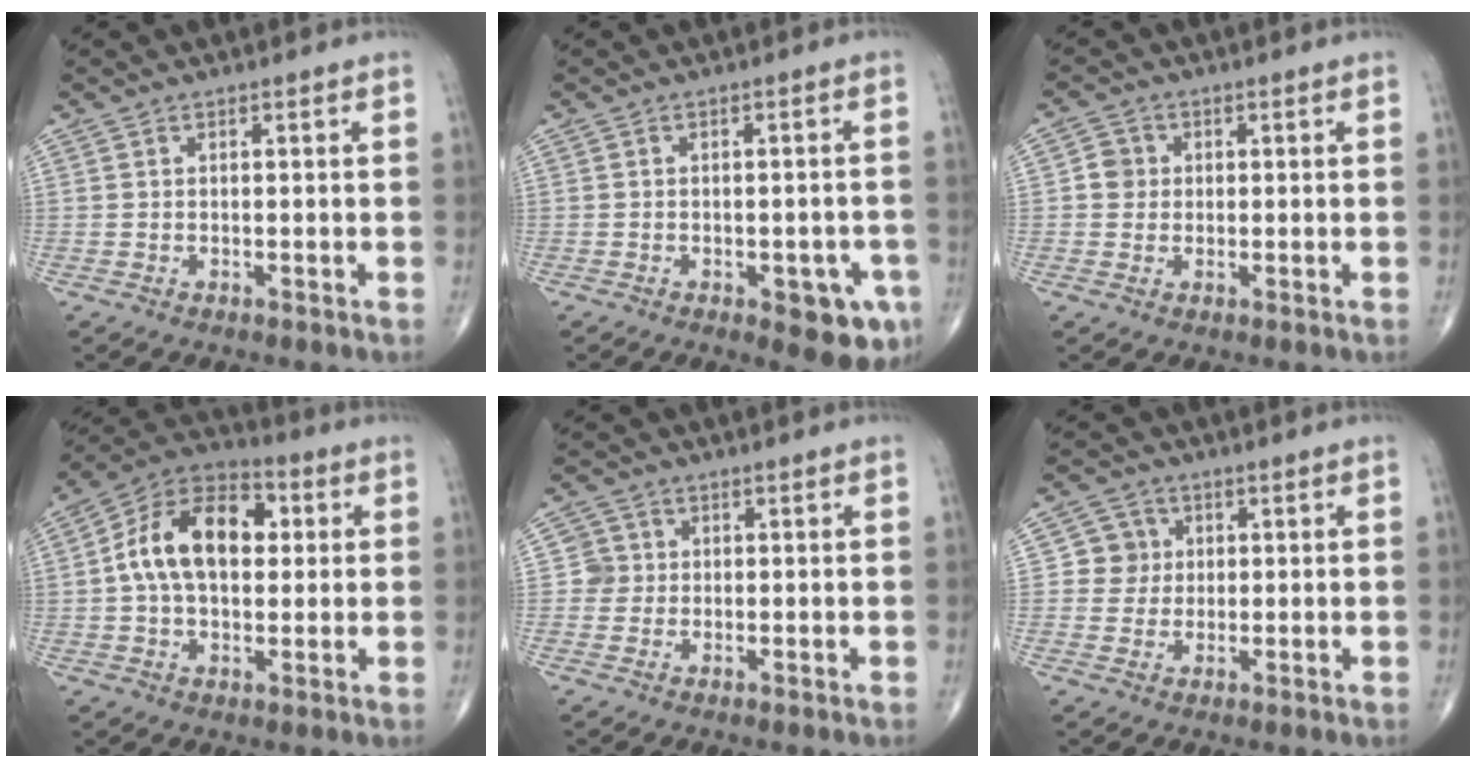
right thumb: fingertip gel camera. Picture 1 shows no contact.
{"total": 8.0, "force": [-3.3, 3.2, 6.5], "torque": [-0.057, 0.006, -0.034]}
{"total": 3.3, "force": [0.3, 3.1, 1.0], "torque": [0.001, 0.005, -0.001]}
{"total": 16.6, "force": [2.3, 10.3, 12.8], "torque": [-0.197, 0.026, 0.029]}
{"total": 2.8, "force": [0.1, 2.8, -0.1], "torque": [0.025, 0.008, -0.005]}
{"total": 4.8, "force": [0.7, 4.7, 0.6], "torque": [0.023, 0.006, 0.005]}